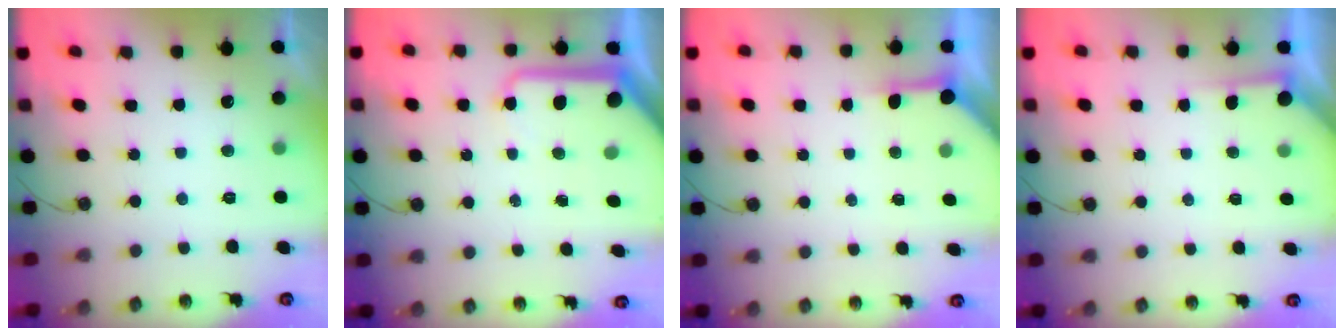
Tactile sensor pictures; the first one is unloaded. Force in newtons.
{"total": 12.6, "press": 12.5, "slide": 1.6}
{"total": 3.8, "press": 3.8, "slide": 0.5}
{"total": 2.3, "press": 2.3, "slide": 0.3}